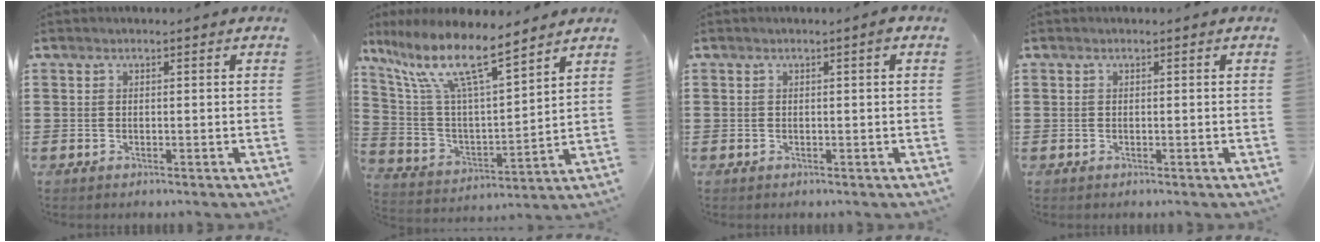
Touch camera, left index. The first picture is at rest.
{"total": 12.5, "force": [9.0, 2.3, 8.3], "torque": [-0.199, -0.050, 0.152]}
{"total": 0.8, "force": [0.2, 0.0, 0.8], "torque": [-0.014, -0.002, 0.004]}
{"total": 0.0}